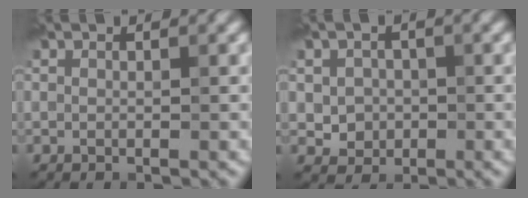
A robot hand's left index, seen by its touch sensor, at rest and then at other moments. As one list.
[{"total": 2.5, "force": [-0.2, 2.3, 1.0], "torque": [-0.010, -0.004, -0.004]}]